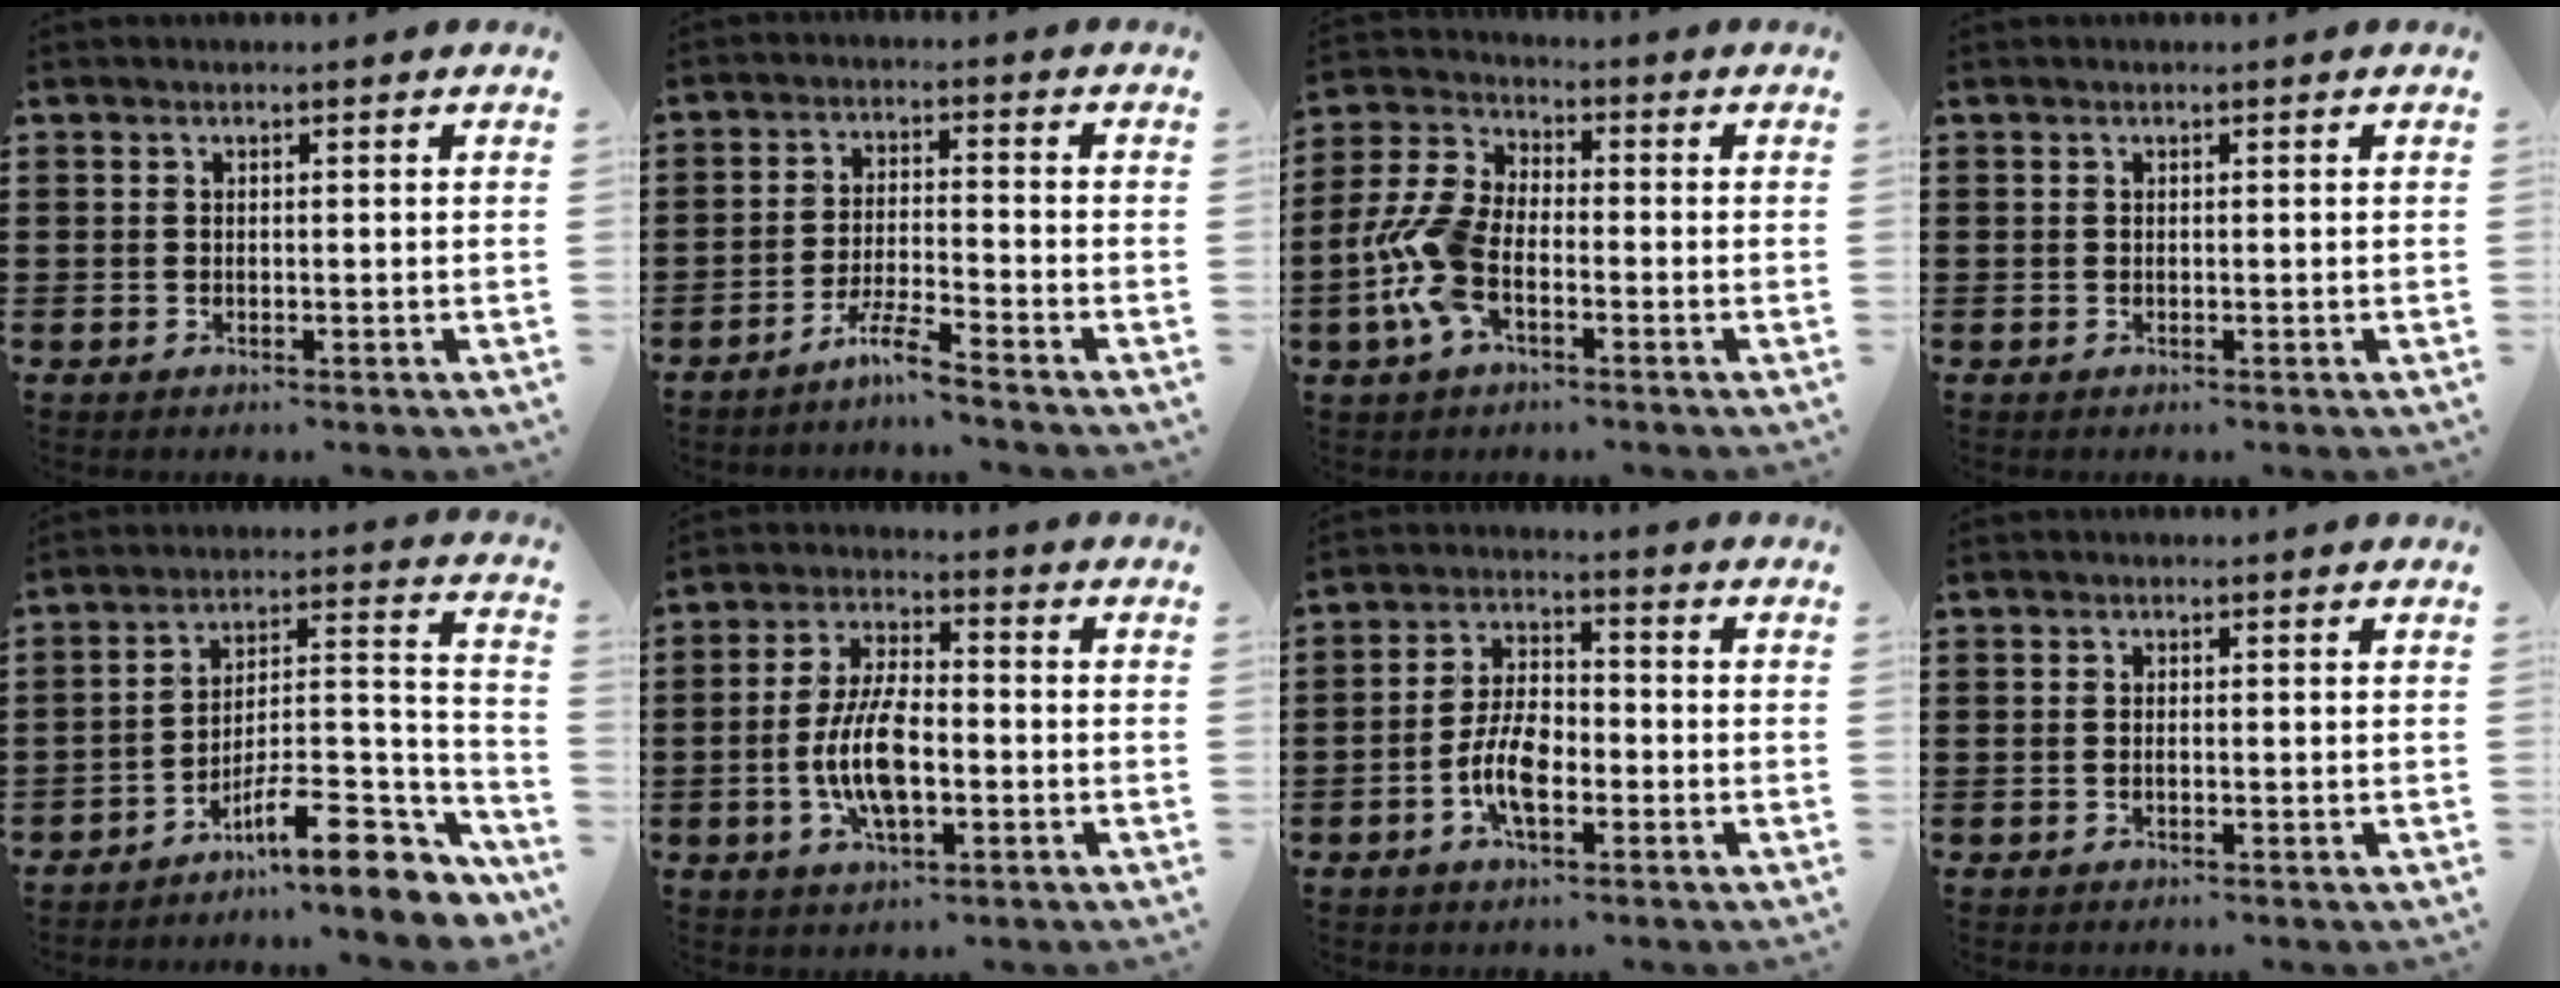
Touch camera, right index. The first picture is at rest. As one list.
[{"total": 5.0, "force": [-4.3, -0.5, 2.4], "torque": [-0.064, -0.012, -0.087]}, {"total": 8.5, "force": [-2.7, 4.4, 6.8], "torque": [-0.179, -0.004, -0.057]}, {"total": 0.0}, {"total": 11.3, "force": [-8.0, 2.7, 7.5], "torque": [-0.114, 0.015, -0.145]}, {"total": 9.1, "force": [-2.0, 3.8, 8.1], "torque": [-0.182, -0.004, -0.042]}, {"total": 7.1, "force": [-2.5, 3.3, 5.7], "torque": [-0.134, 0.001, -0.054]}, {"total": 0.0}]